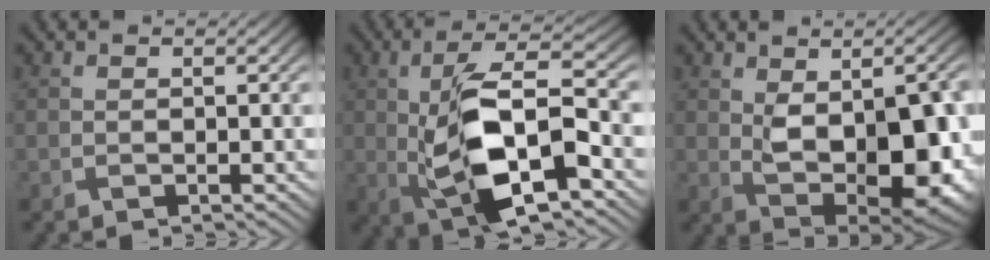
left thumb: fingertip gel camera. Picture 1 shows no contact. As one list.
[{"total": 11.7, "force": [-2.3, 4.6, 10.5], "torque": [-0.201, 0.007, -0.043]}, {"total": 13.0, "force": [-1.3, 6.8, 11.0], "torque": [-0.163, -0.015, -0.008]}]